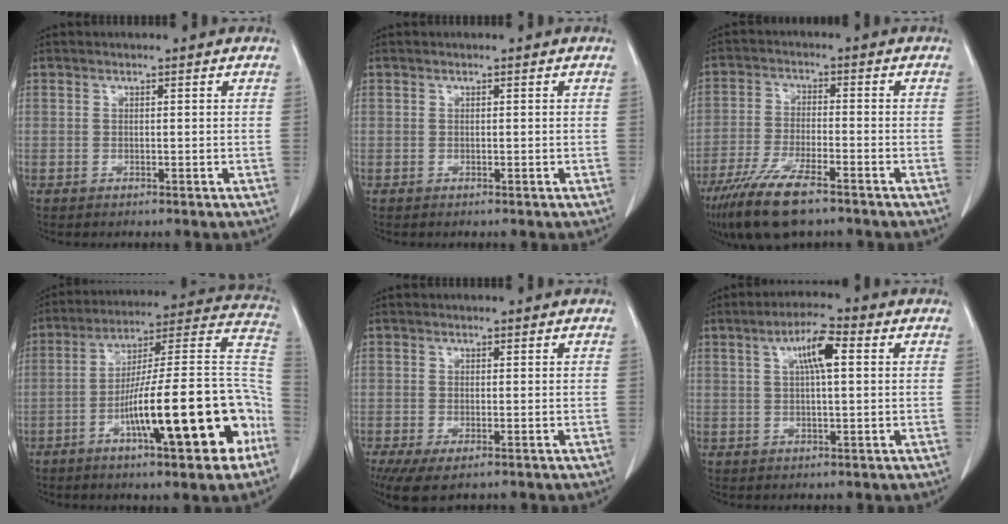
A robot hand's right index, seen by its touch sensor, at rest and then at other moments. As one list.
[{"total": 0.0}, {"total": 11.1, "force": [-7.9, 2.4, 7.5], "torque": [-0.142, -0.026, -0.138]}, {"total": 23.3, "force": [-8.9, 3.3, 21.3], "torque": [-0.260, 0.022, -0.130]}, {"total": 5.0, "force": [-3.2, 1.7, 3.4], "torque": [-0.058, -0.015, -0.048]}, {"total": 6.0, "force": [1.8, 1.0, 5.7], "torque": [-0.102, 0.013, 0.030]}]